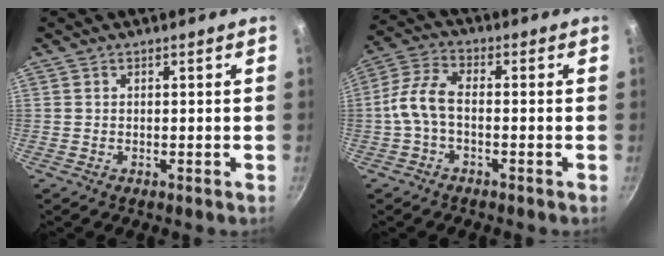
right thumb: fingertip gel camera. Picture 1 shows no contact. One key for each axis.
{"total": 7.2, "fx": -1.1, "fy": 3.7, "fz": 6.1, "tx": -0.134, "ty": 0.025, "tz": -0.031}